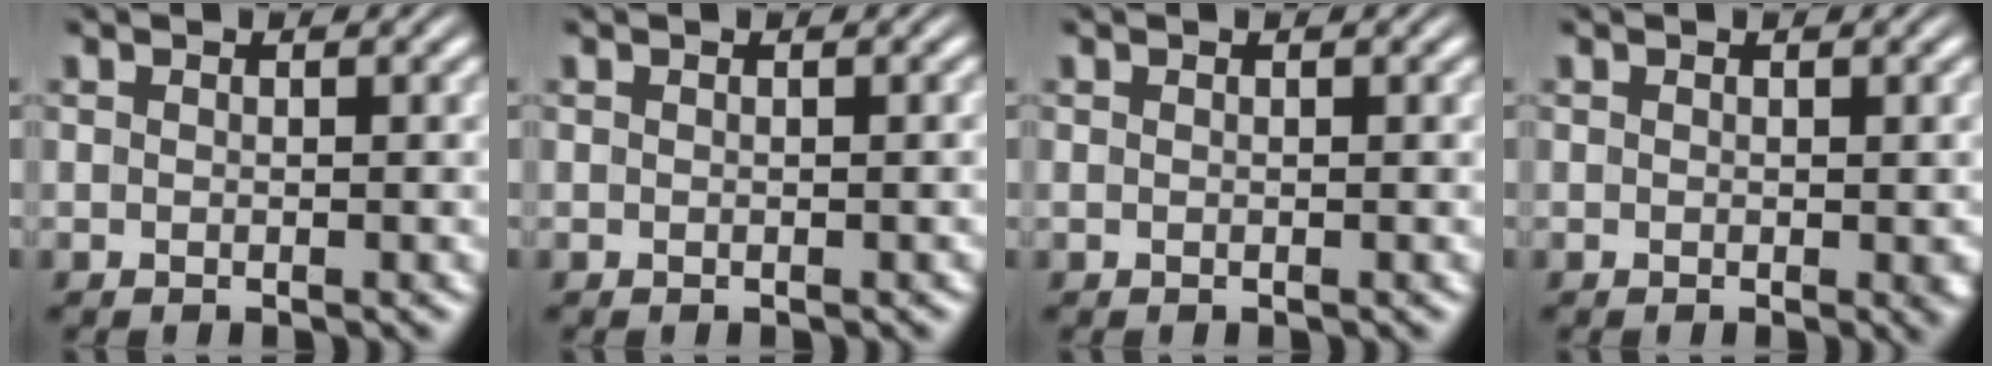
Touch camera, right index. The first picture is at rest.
{"total": 0.0}
{"total": 0.0}
{"total": 0.5, "force": [0.0, 0.2, 0.5], "torque": [-0.003, -0.004, 0.001]}